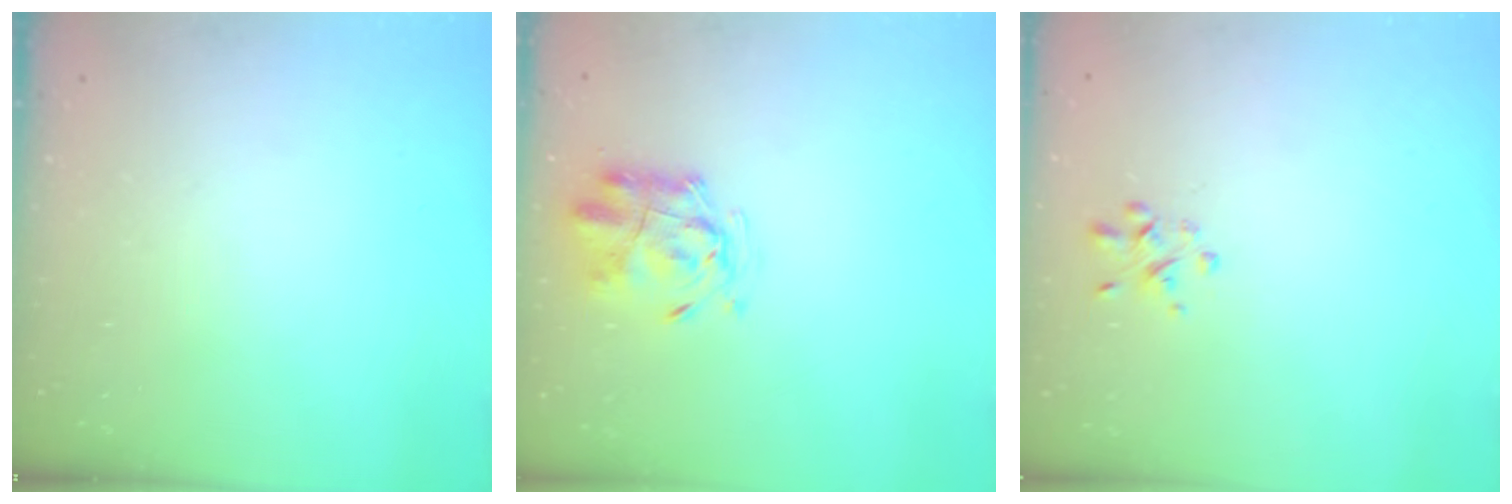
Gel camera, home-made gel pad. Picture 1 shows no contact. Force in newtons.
{"total": 2.3, "press": 2.2, "slide": 0.7}
{"total": 1.8, "press": 1.8, "slide": 0.5}